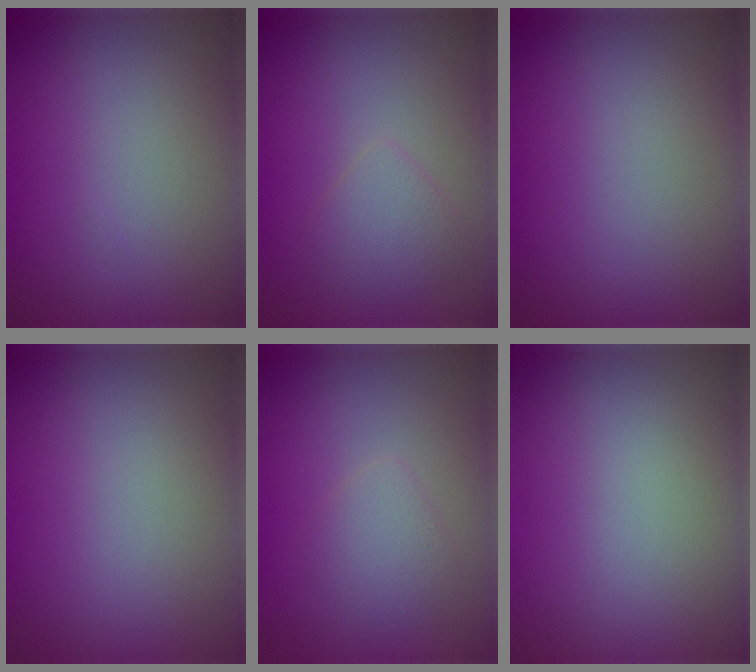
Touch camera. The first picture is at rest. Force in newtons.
{"total": 2.0, "press": 1.9, "slide": 0.1}
{"total": 0.0}
{"total": 0.0}
{"total": 1.8, "press": 1.8, "slide": 0.1}
{"total": 0.0}